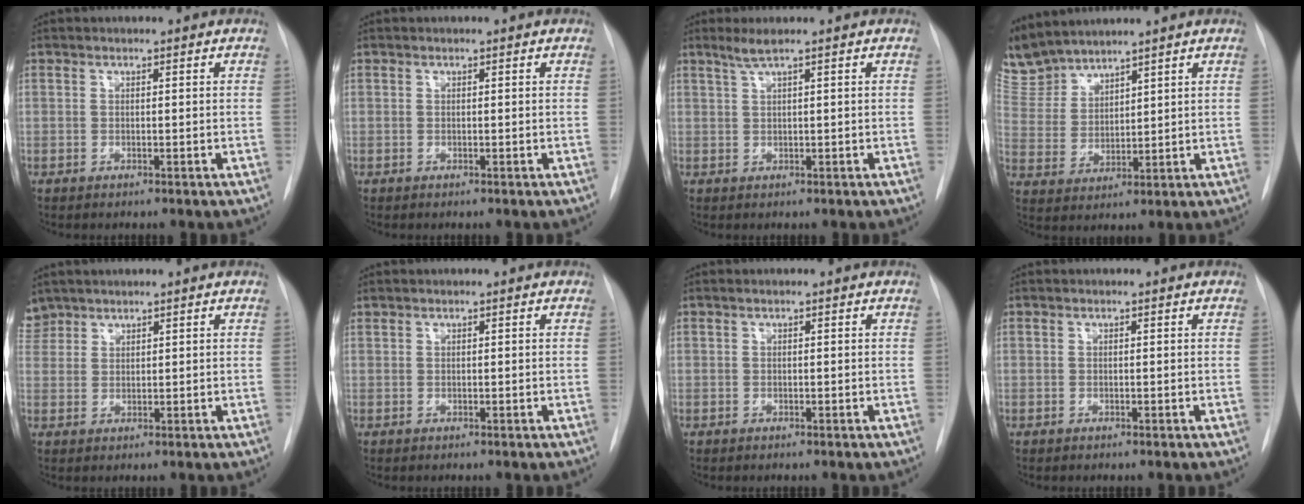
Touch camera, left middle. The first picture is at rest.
{"total": 0.0}
{"total": 2.2, "force": [1.4, -0.3, 1.6], "torque": [-0.042, 0.008, 0.031]}
{"total": 7.6, "force": [7.5, 1.0, 0.6], "torque": [-0.034, 0.012, 0.172]}
{"total": 3.4, "force": [3.0, 1.7, -0.2], "torque": [0.005, 0.011, 0.061]}
{"total": 0.0}
{"total": 0.0}
{"total": 0.0}